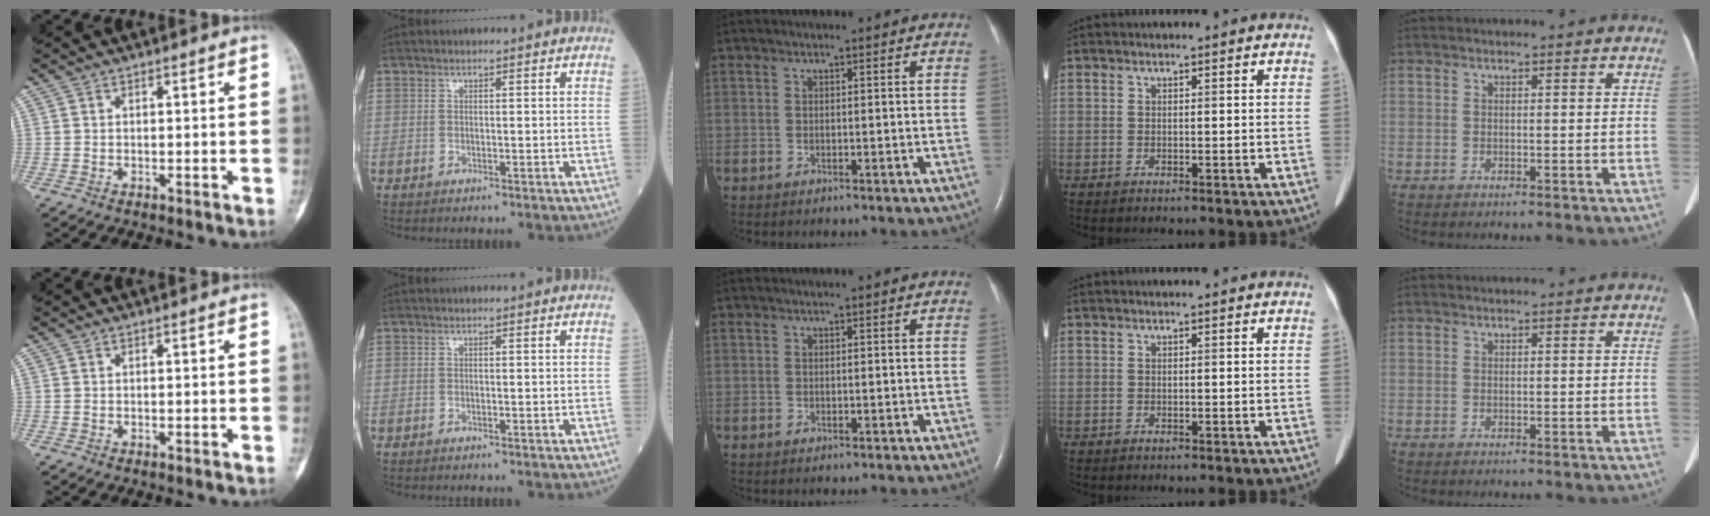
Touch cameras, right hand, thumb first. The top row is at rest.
{}